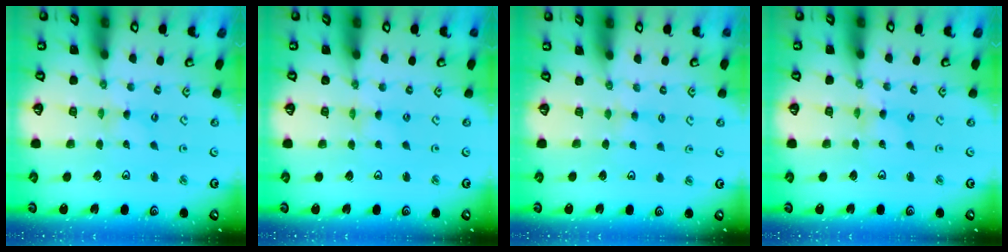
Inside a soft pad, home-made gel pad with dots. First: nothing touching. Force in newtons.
{"total": 0.0}
{"total": 1.9, "press": 1.8, "slide": 0.3}
{"total": 0.7, "press": 0.7, "slide": 0.1}